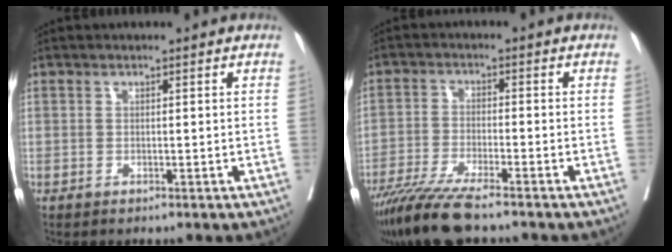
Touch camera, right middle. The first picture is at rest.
{"total": 9.3, "force": [-7.5, 0.5, 5.4], "torque": [-0.091, -0.026, -0.132]}